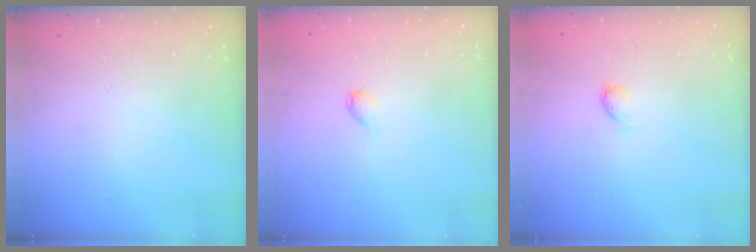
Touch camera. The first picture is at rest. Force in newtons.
{"total": 2.9, "press": 2.9, "slide": 0.4}
{"total": 2.8, "press": 2.7, "slide": 0.4}